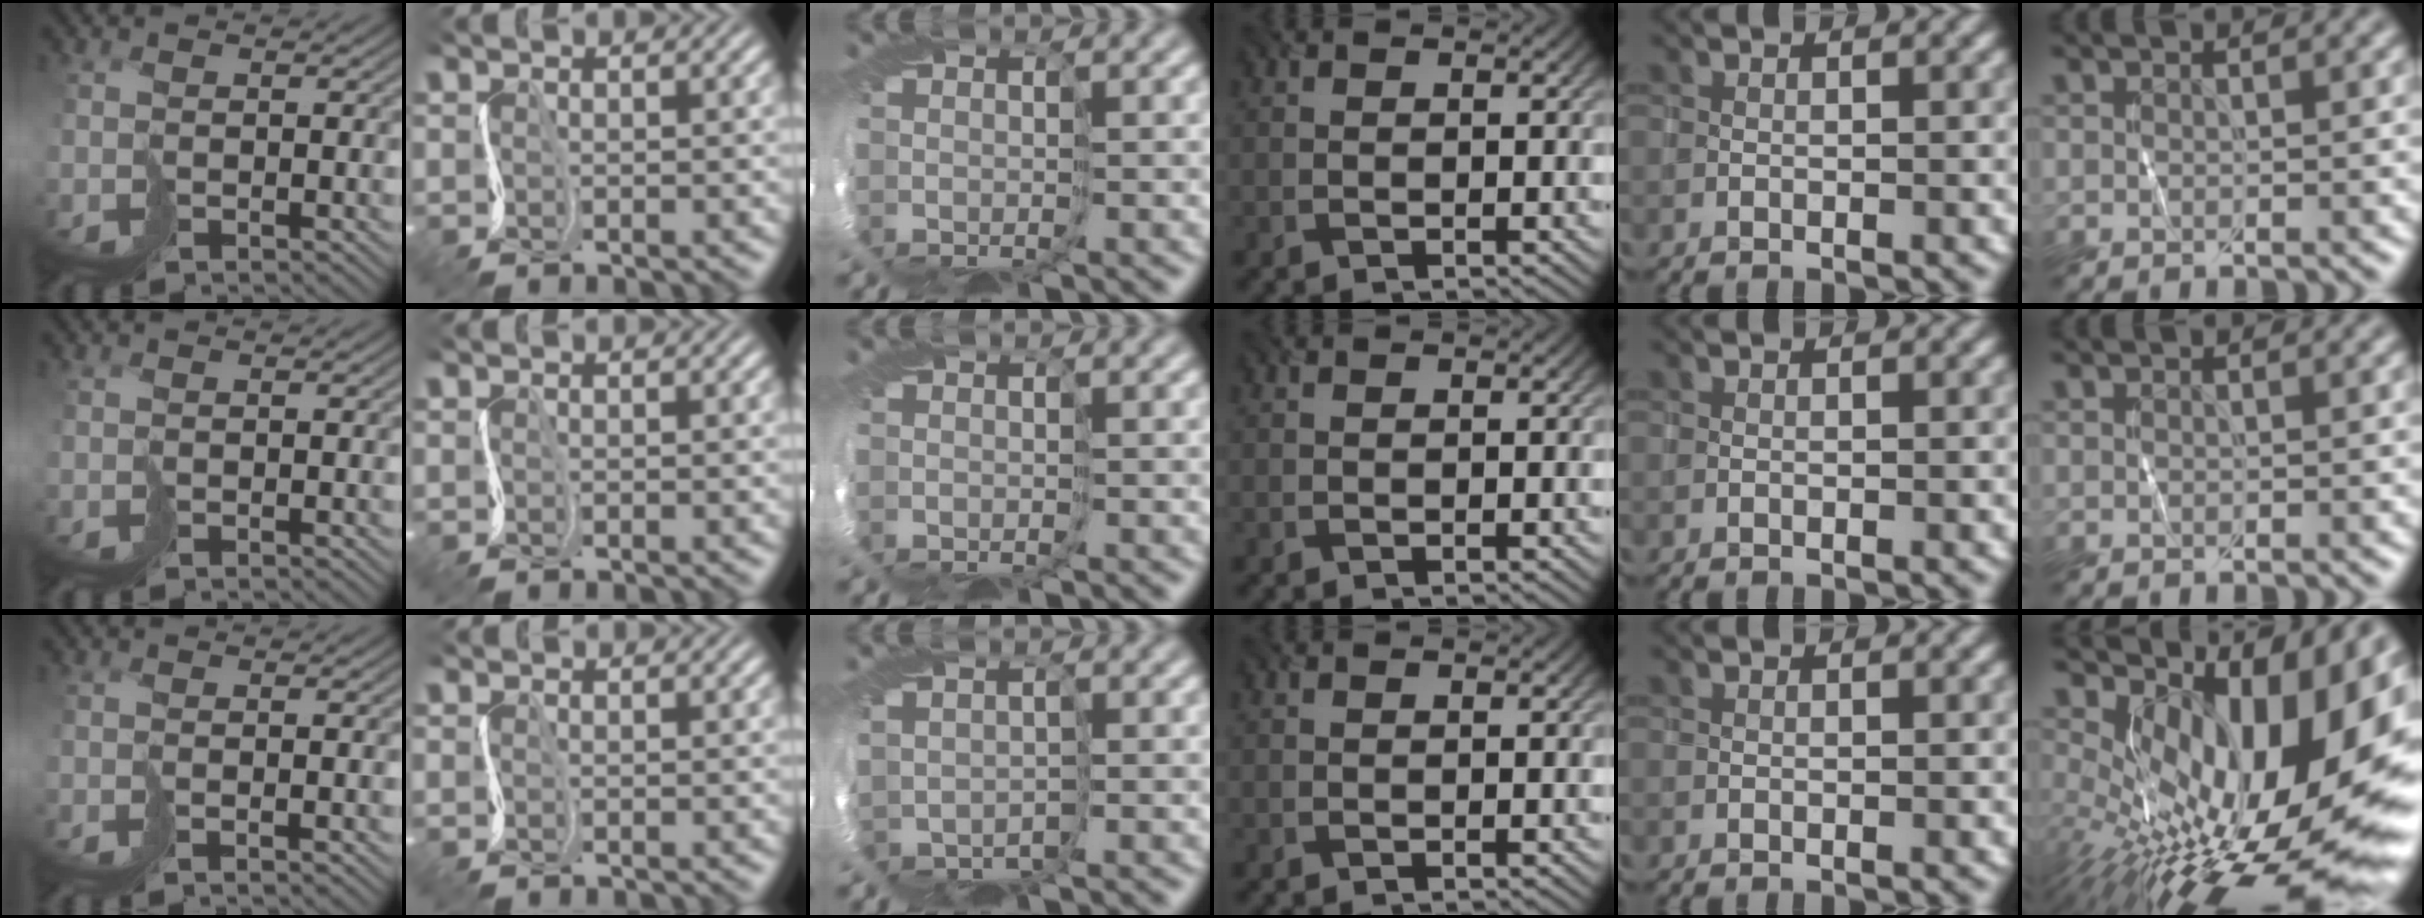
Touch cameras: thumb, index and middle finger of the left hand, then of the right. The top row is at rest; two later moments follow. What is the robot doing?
{"motion": "cut", "object": "wrapping paper"}